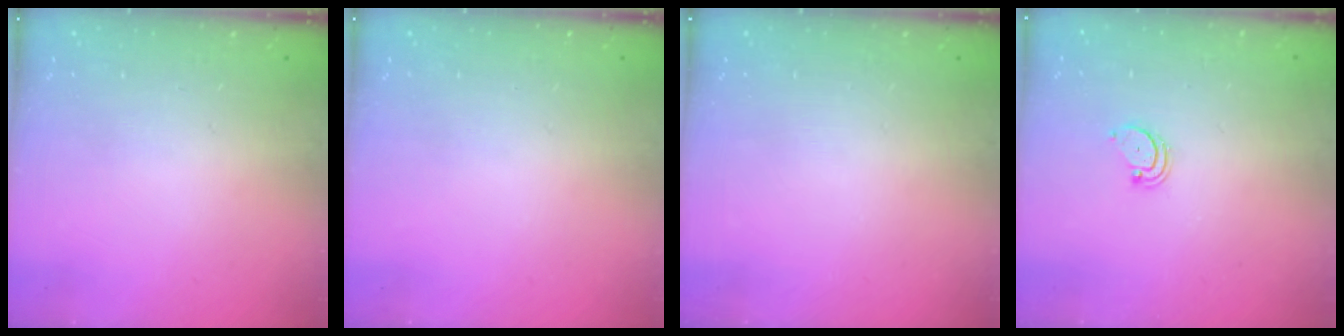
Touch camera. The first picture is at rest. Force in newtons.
{"total": 0.0}
{"total": 0.0}
{"total": 1.9, "press": 1.9, "slide": 0.2}